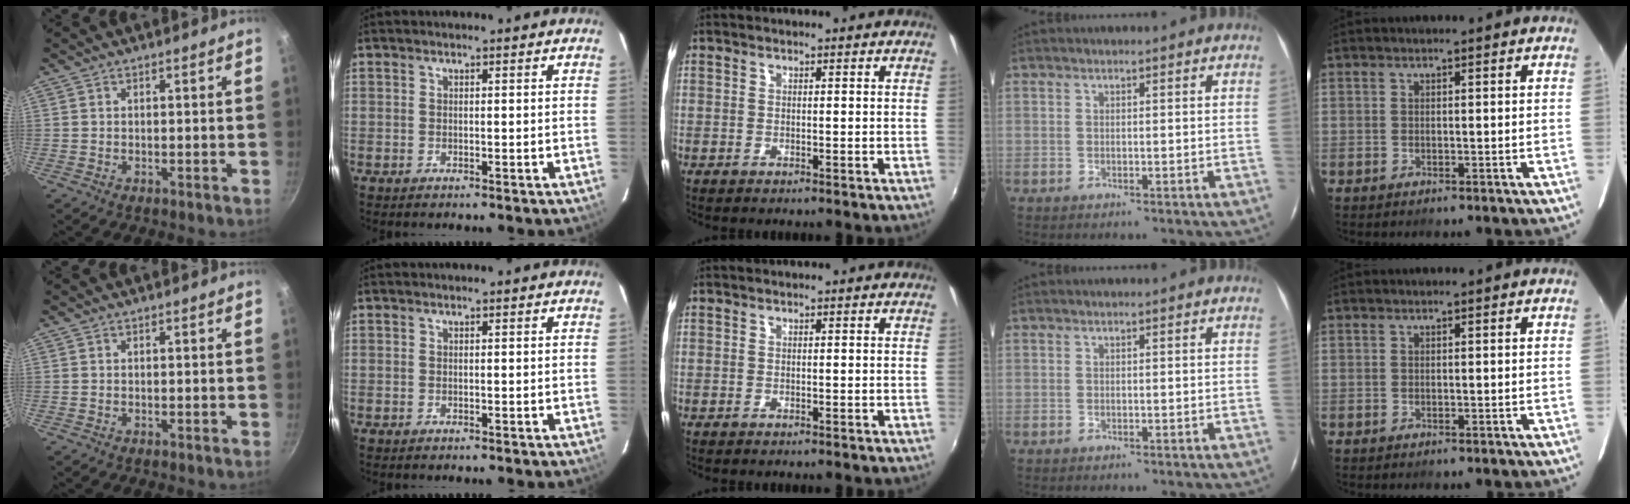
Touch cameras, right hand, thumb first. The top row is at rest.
{}